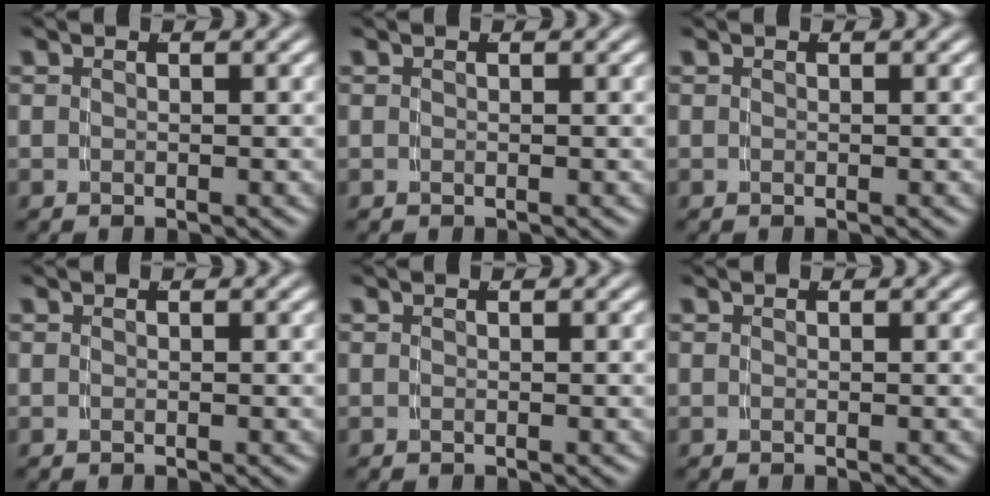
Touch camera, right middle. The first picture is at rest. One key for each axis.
{"total": 0.0}
{"total": 0.0}
{"total": 0.0}
{"total": 0.0}
{"total": 0.0}